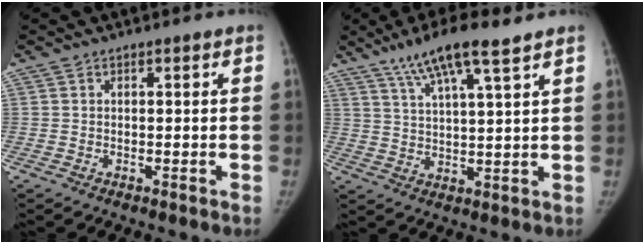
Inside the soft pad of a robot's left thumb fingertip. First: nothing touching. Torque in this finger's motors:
{"motor_torque": [0.06, 0.05, 1.23, -1.03, 0.26]}